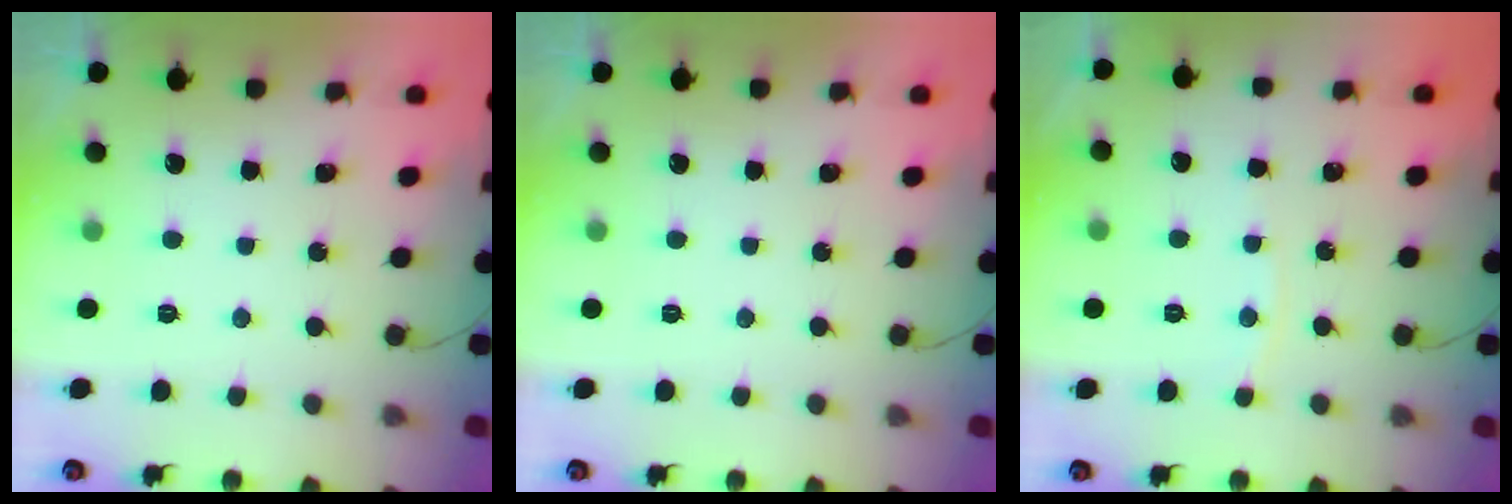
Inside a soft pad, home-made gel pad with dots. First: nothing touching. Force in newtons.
{"total": 0.0}
{"total": 3.4, "press": 3.4, "slide": 0.5}